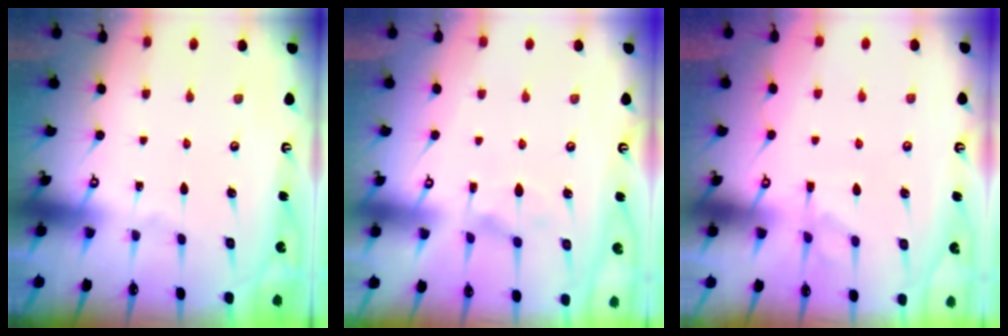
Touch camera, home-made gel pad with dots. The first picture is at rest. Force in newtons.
{"total": 2.3, "press": 2.1, "slide": 0.9}
{"total": 1.1, "press": 0.3, "slide": 1.1}